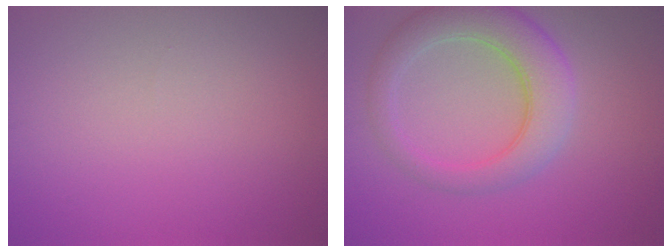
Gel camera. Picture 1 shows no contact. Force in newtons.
{"total": 5.4, "press": 5.4, "slide": 0.3}